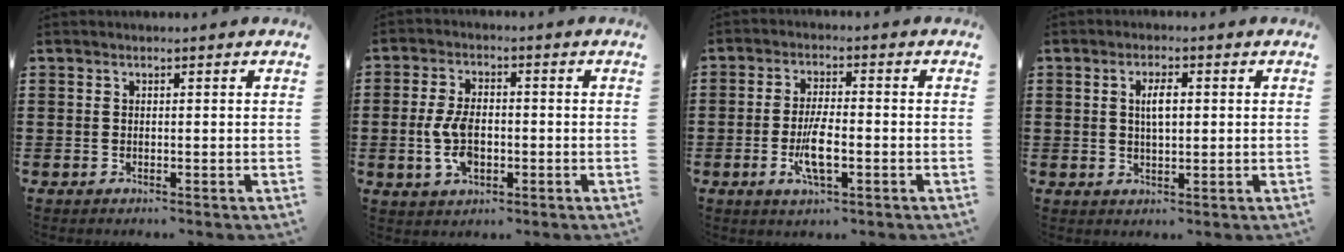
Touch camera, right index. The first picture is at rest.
{"total": 6.6, "force": [-0.9, 3.5, 5.5], "torque": [-0.127, -0.004, -0.020]}
{"total": 6.1, "force": [-1.8, 1.8, 5.5], "torque": [-0.119, -0.007, -0.037]}
{"total": 3.5, "force": [0.5, 1.1, 3.3], "torque": [-0.057, 0.001, 0.004]}